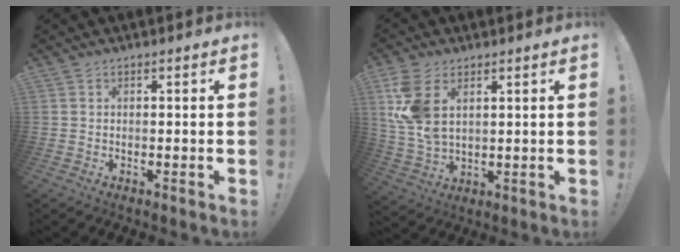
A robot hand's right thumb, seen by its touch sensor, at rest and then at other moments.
{"total": 11.1, "force": [4.6, 6.1, 8.0], "torque": [-0.164, -0.022, 0.086]}